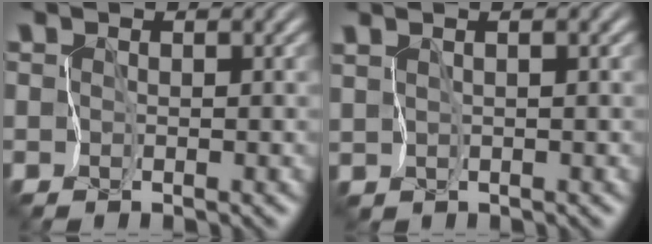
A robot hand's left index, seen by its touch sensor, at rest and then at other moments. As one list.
[{"total": 1.2, "force": [1.0, -0.2, 0.6], "torque": [-0.011, 0.004, 0.022]}]